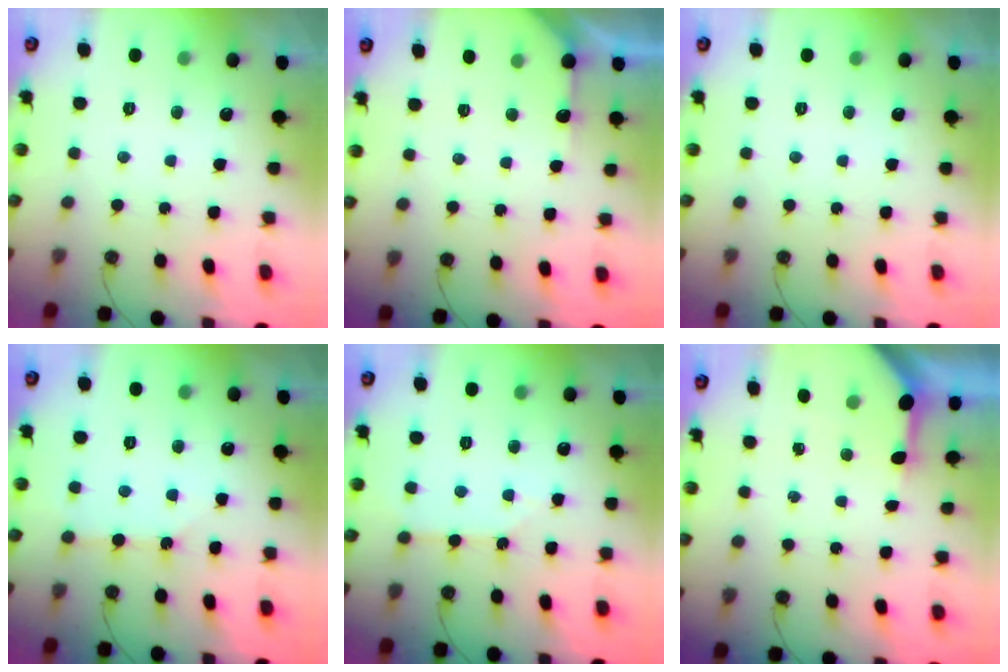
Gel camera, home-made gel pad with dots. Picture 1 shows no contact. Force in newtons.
{"total": 4.7, "press": 4.6, "slide": 0.5}
{"total": 0.0}
{"total": 2.3, "press": 2.3, "slide": 0.4}
{"total": 2.1, "press": 2.1, "slide": 0.3}
{"total": 3.0, "press": 3.0, "slide": 0.3}